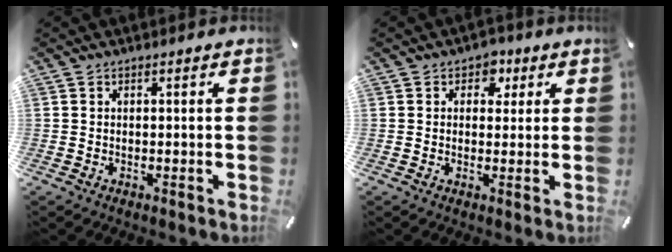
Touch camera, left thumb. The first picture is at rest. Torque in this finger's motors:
{"motor_torque": [0.29, 0.39, 0.20, -0.15, 0.06]}